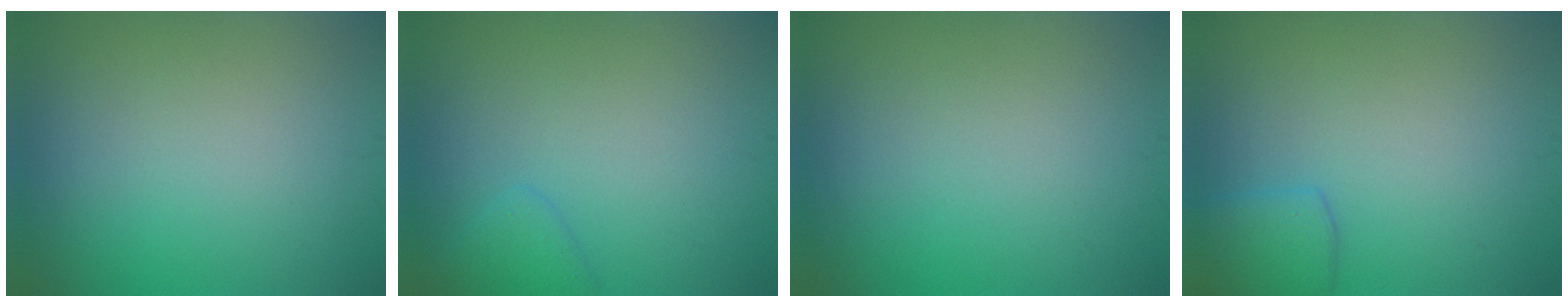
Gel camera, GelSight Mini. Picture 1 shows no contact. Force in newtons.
{"total": 1.5, "press": 1.5, "slide": 0.1}
{"total": 0.0}
{"total": 2.6, "press": 2.6, "slide": 0.1}